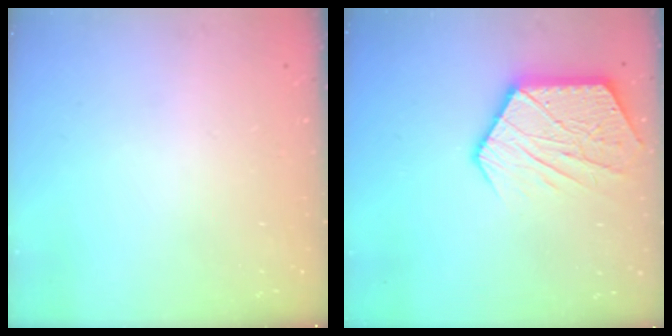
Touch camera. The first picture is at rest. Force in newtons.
{"total": 13.3, "press": 13.3, "slide": 0.8}